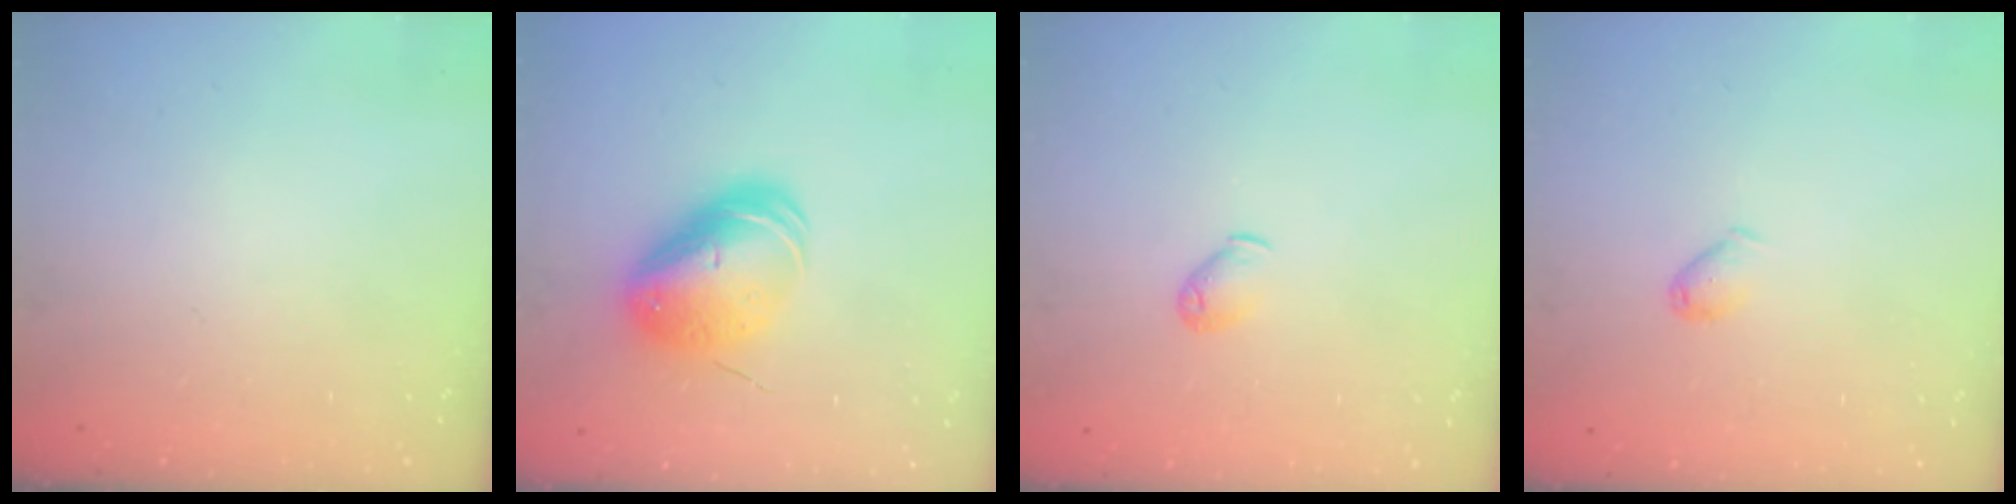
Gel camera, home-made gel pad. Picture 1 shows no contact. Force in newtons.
{"total": 12.1, "press": 11.9, "slide": 2.2}
{"total": 4.6, "press": 4.5, "slide": 1.0}
{"total": 3.4, "press": 3.4, "slide": 0.6}